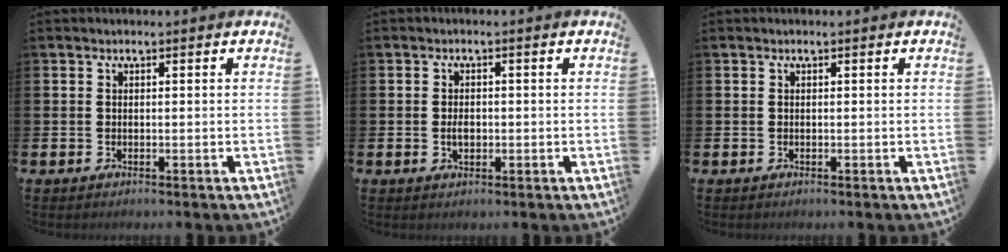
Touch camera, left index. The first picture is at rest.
{"total": 2.0, "force": [-0.2, 1.2, 1.5], "torque": [-0.019, 0.000, -0.006]}
{"total": 0.0}